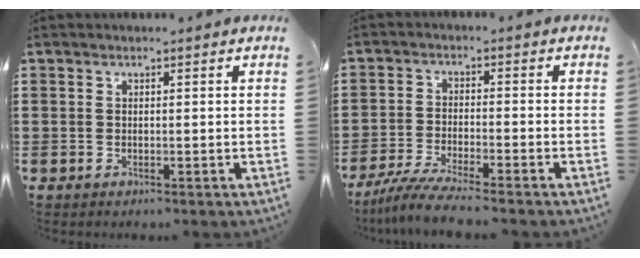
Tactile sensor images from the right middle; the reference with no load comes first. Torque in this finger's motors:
{"motor_torque": [1.18, -0.95, 0.14, 0.06]}